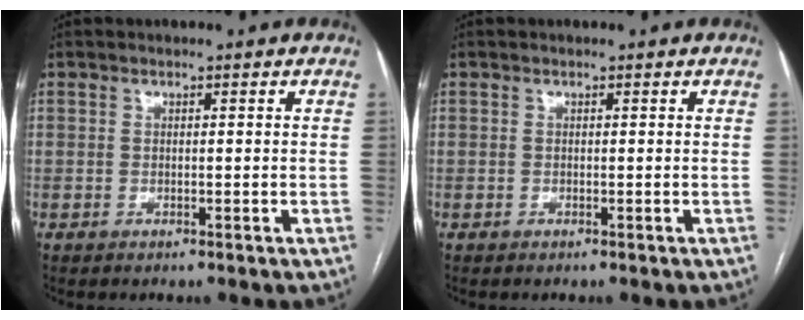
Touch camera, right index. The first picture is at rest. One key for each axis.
{"total": 0.0}